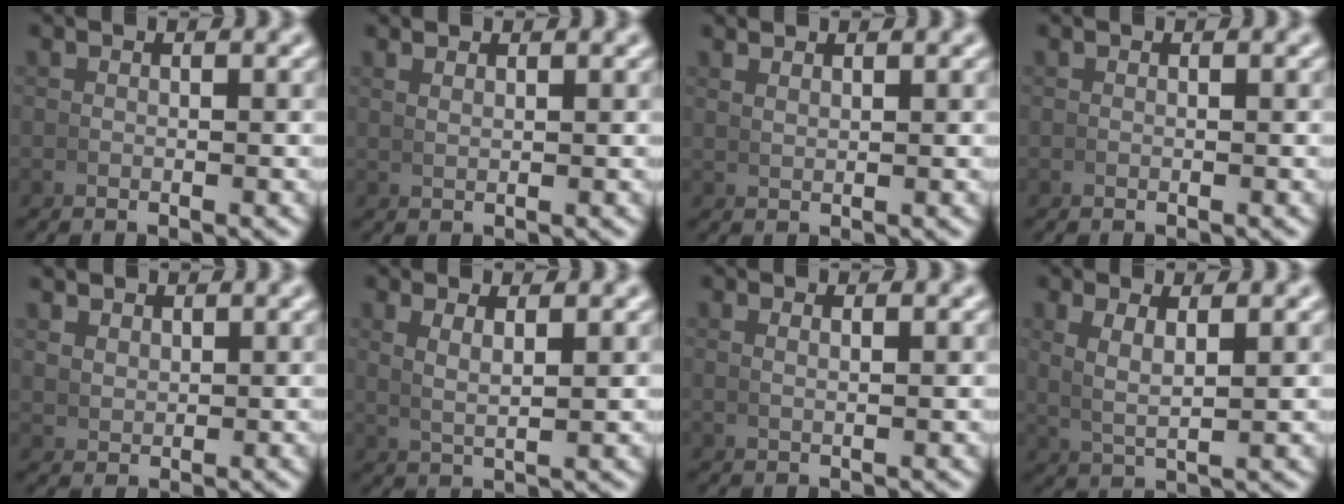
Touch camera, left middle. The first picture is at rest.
{"total": 1.3, "force": [1.2, -0.4, 0.3], "torque": [-0.001, 0.002, 0.026]}
{"total": 1.6, "force": [1.5, -0.3, 0.4], "torque": [-0.001, 0.001, 0.032]}
{"total": 0.0}
{"total": 2.1, "force": [1.7, 0.9, 0.7], "torque": [-0.013, 0.000, 0.042]}
{"total": 2.5, "force": [1.3, 0.5, 2.1], "torque": [-0.039, -0.004, 0.033]}
{"total": 0.9, "force": [0.6, -0.3, 0.6], "torque": [-0.010, -0.001, 0.015]}
{"total": 3.0, "force": [1.2, 0.9, 2.6], "torque": [-0.047, -0.003, 0.031]}